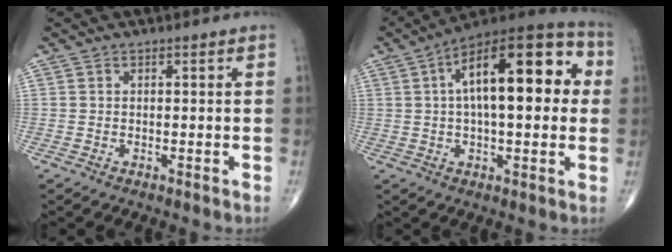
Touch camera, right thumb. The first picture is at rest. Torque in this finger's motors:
{"motor_torque": [0.74, 4.01, 1.38, 0.04, 0.59]}